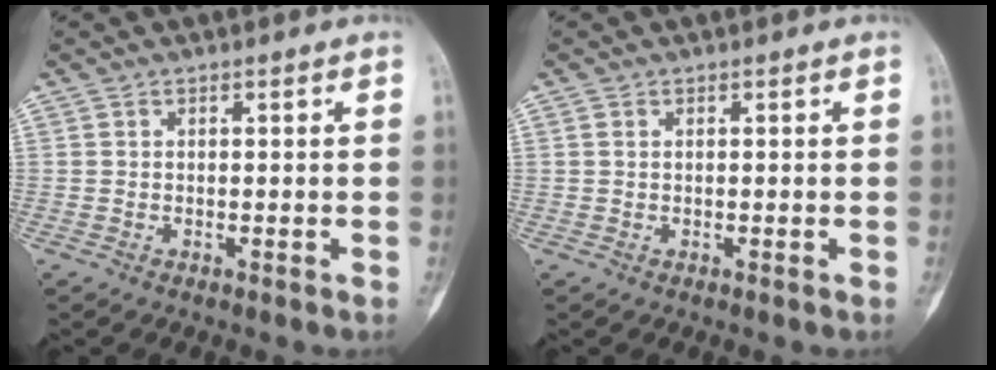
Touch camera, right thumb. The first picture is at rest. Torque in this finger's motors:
{"motor_torque": [-0.12, -0.23, 0.41, -0.06, 0.10]}